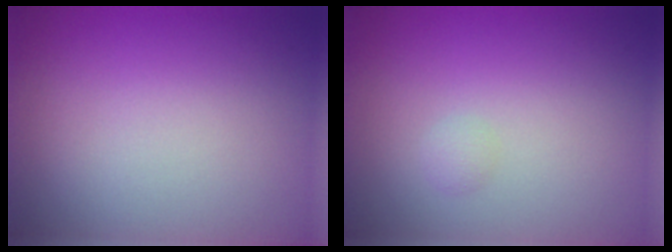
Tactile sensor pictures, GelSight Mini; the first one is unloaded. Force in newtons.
{"total": 0.6, "press": 0.6, "slide": 0.1}